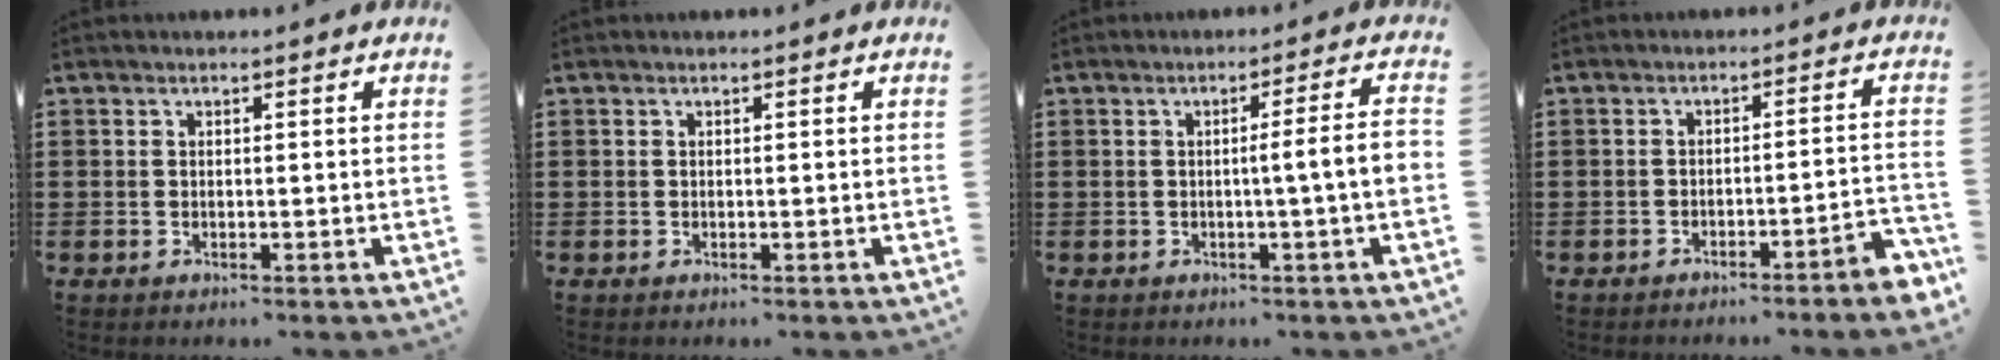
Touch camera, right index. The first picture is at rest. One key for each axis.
{"total": 0.0}
{"total": 5.2, "fx": -0.5, "fy": -0.4, "fz": 5.2, "tx": -0.091, "ty": -0.008, "tz": -0.011}
{"total": 3.0, "fx": -2.7, "fy": -0.3, "fz": 1.3, "tx": -0.023, "ty": -0.004, "tz": -0.057}